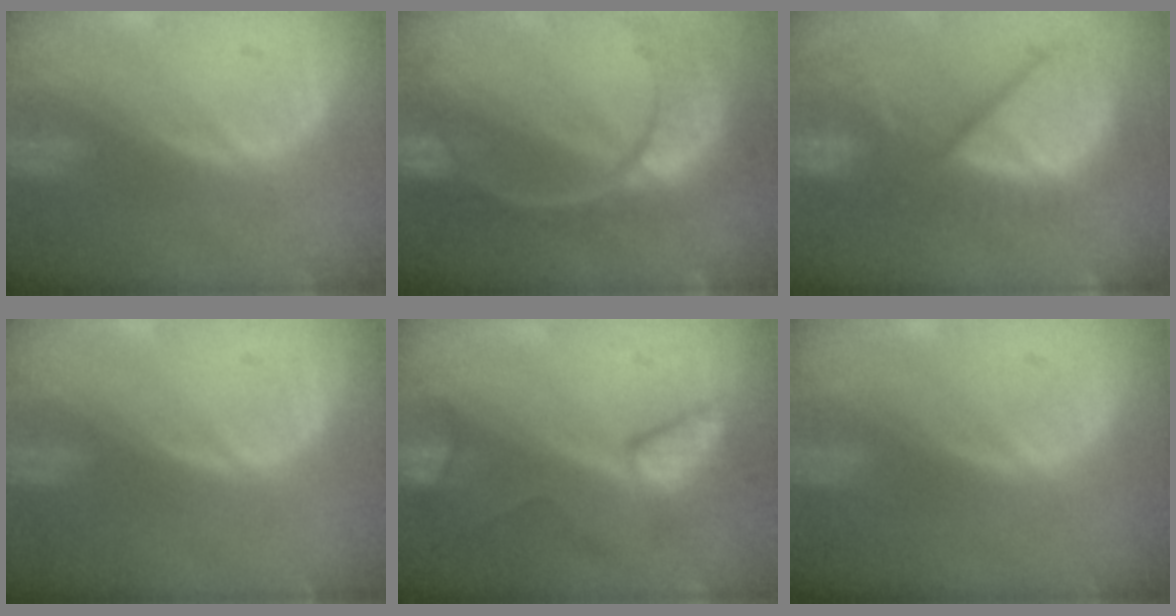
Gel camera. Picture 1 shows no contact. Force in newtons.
{"total": 11.2, "press": 9.4, "slide": 6.1}
{"total": 11.9, "press": 10.3, "slide": 5.9}
{"total": 0.0}
{"total": 7.5, "press": 6.9, "slide": 3.0}
{"total": 0.0}